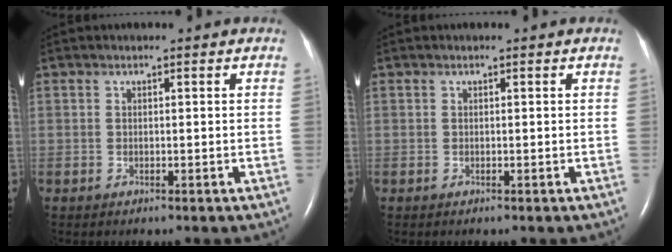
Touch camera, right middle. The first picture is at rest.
{"total": 0.0}